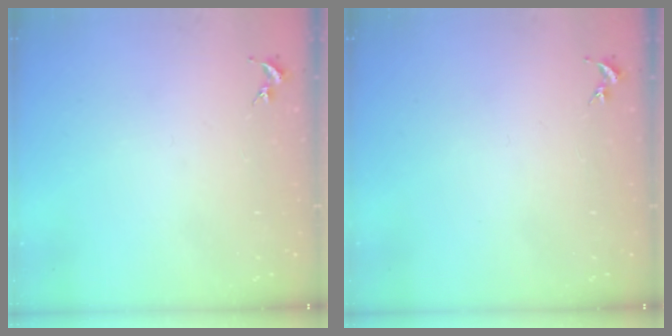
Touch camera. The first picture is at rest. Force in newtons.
{"total": 0.0}